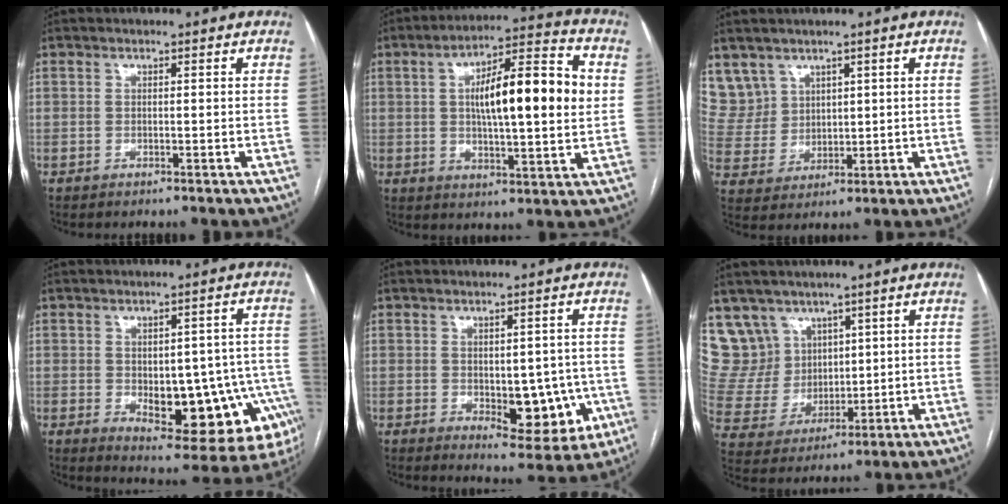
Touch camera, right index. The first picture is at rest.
{"total": 16.7, "force": [2.7, 3.8, 16.0], "torque": [-0.257, 0.027, 0.039]}
{"total": 7.9, "force": [5.2, 5.9, 0.2], "torque": [-0.015, 0.021, 0.123]}
{"total": 17.4, "force": [-4.8, 8.0, 14.6], "torque": [-0.127, 0.023, -0.037]}
{"total": 9.7, "force": [-1.9, 5.1, 8.1], "torque": [-0.084, 0.006, -0.009]}
{"total": 10.0, "force": [6.8, 7.3, 0.6], "torque": [-0.025, 0.033, 0.156]}